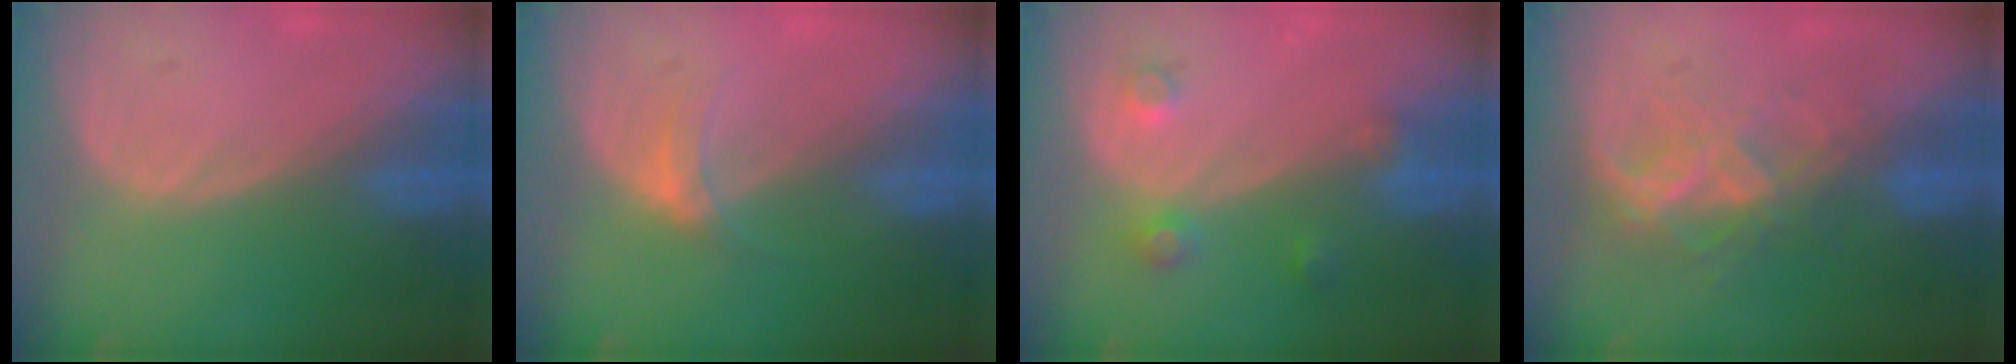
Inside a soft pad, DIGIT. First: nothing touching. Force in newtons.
{"total": 2.6, "press": 2.2, "slide": 1.4}
{"total": 3.6, "press": 3.3, "slide": 1.6}
{"total": 6.9, "press": 6.0, "slide": 3.5}